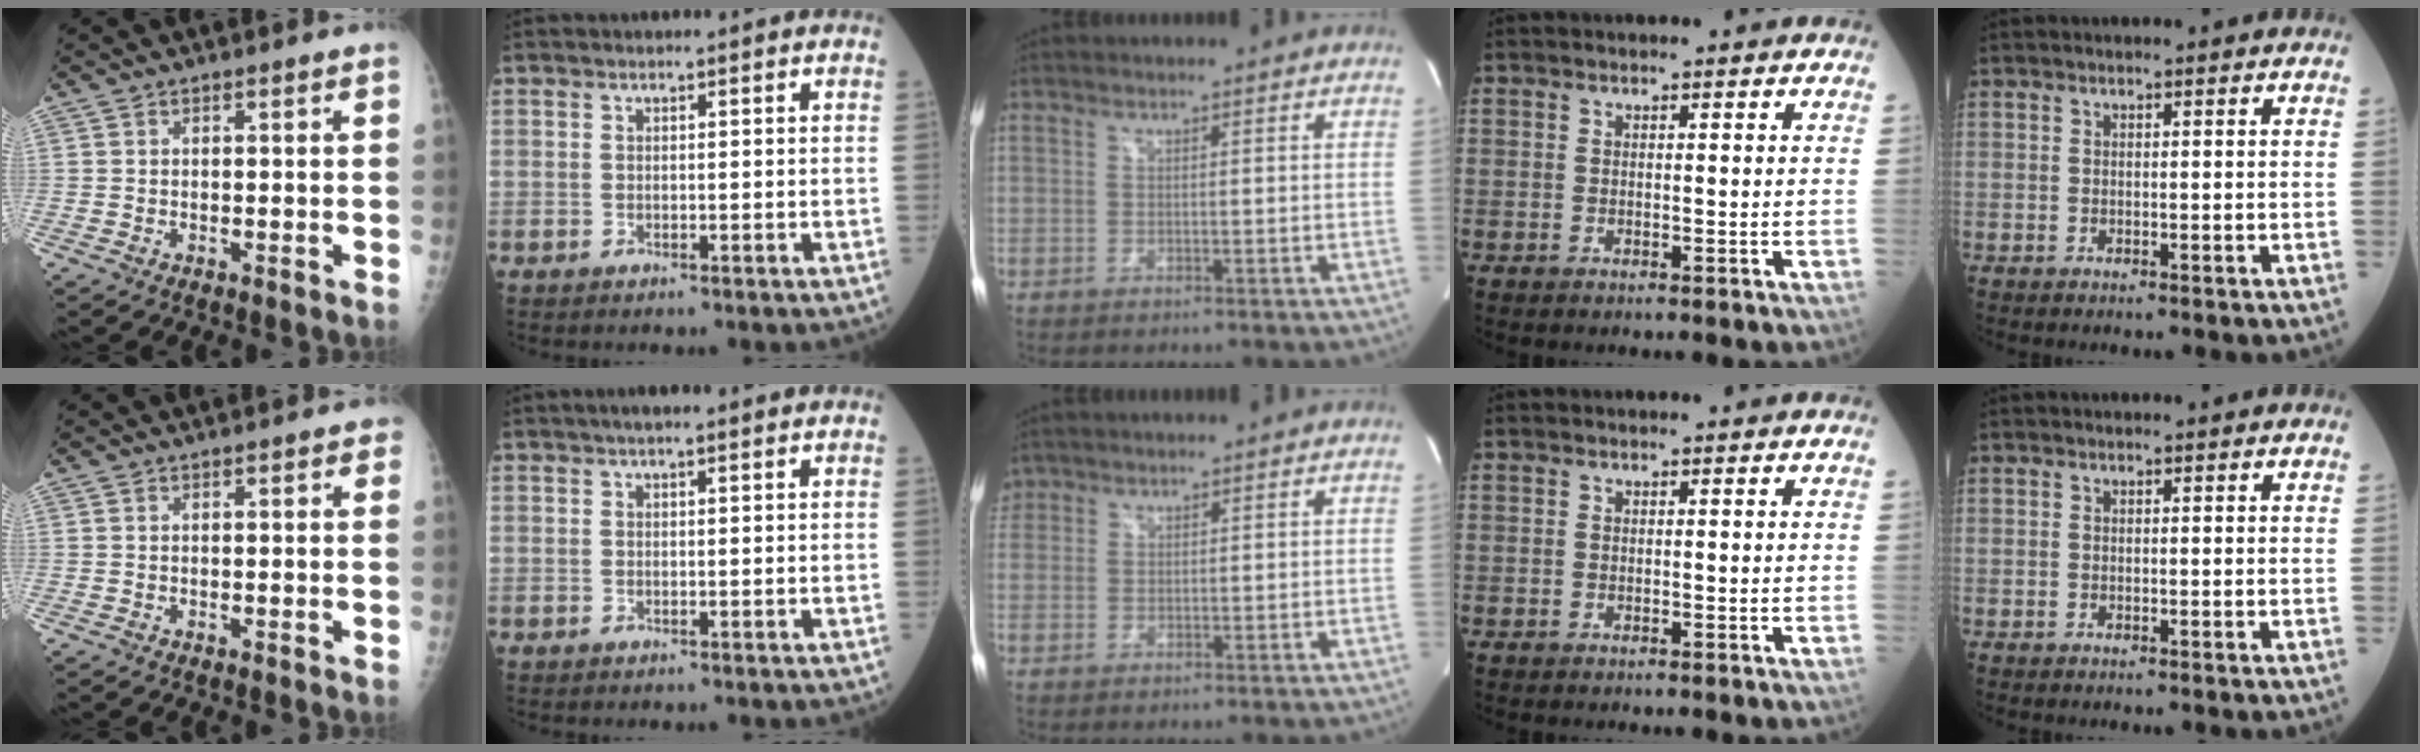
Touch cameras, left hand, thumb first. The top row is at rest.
{"thumb": {"total": 1.0, "force": [0.5, 0.5, 0.7], "torque": [-0.002, 0.002, 0.001]}, "index": {"total": 3.0, "force": [2.0, 0.4, 2.2], "torque": [-0.035, 0.019, 0.029]}, "middle": {"total": 2.1, "force": [1.5, 1.4, 0.0], "torque": [0.002, 0.014, 0.030]}}